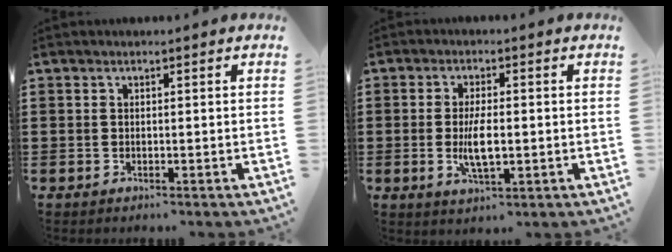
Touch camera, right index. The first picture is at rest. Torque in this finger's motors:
{"motor_torque": [2.14, 0.00, 0.67, 0.21]}